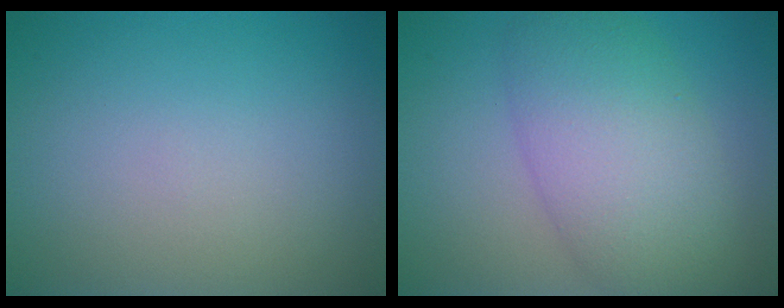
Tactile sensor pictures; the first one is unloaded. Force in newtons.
{"total": 7.7, "press": 7.7, "slide": 0.4}